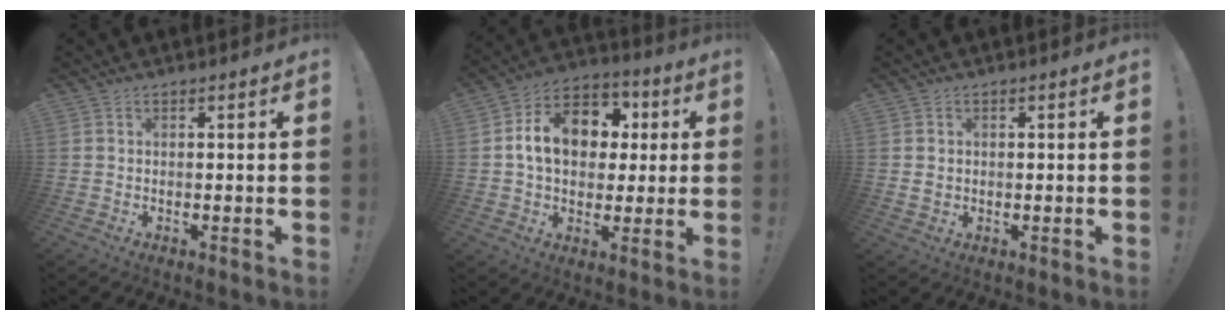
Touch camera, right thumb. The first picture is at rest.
{"total": 15.8, "force": [2.9, 12.0, 9.8], "torque": [-0.135, 0.006, 0.061]}
{"total": 2.2, "force": [0.6, 2.0, 0.7], "torque": [-0.006, 0.004, 0.009]}